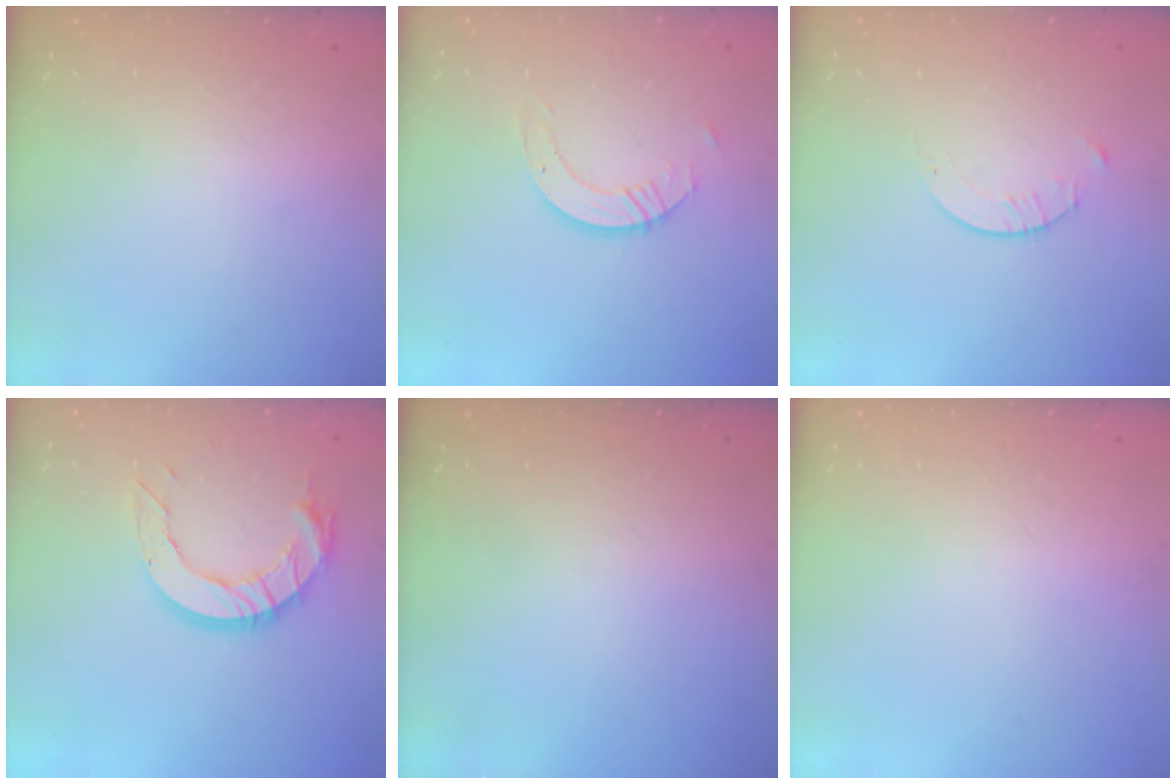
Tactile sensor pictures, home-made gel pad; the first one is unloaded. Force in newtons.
{"total": 6.5, "press": 6.4, "slide": 0.7}
{"total": 2.1, "press": 2.1, "slide": 0.3}
{"total": 13.0, "press": 12.9, "slide": 1.2}
{"total": 0.0}
{"total": 0.0}